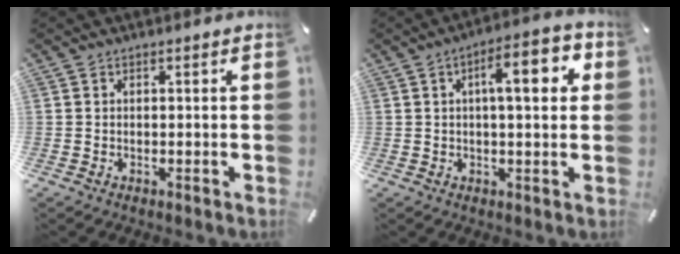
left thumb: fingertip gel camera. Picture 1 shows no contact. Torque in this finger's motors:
{"motor_torque": [0.71, 0.41, 1.57, -0.15, 0.14]}